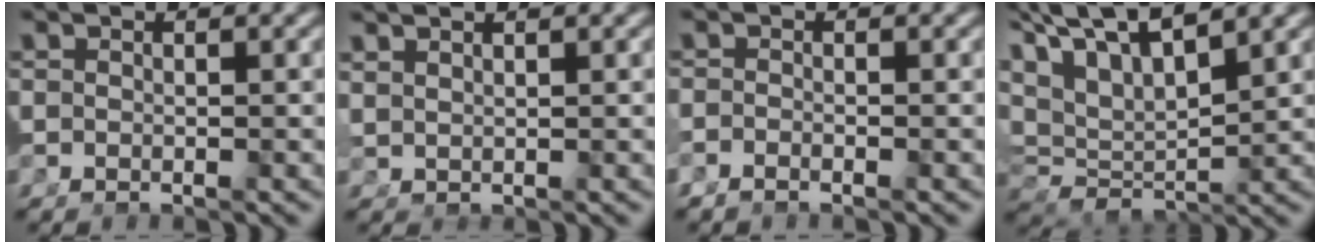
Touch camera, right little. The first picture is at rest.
{"total": 1.9, "force": [1.7, -0.5, 0.5], "torque": [0.006, 0.006, 0.041]}
{"total": 1.2, "force": [-1.0, 0.1, 0.6], "torque": [-0.013, -0.004, -0.019]}
{"total": 7.8, "force": [2.4, 5.0, 5.4], "torque": [-0.112, -0.025, 0.053]}